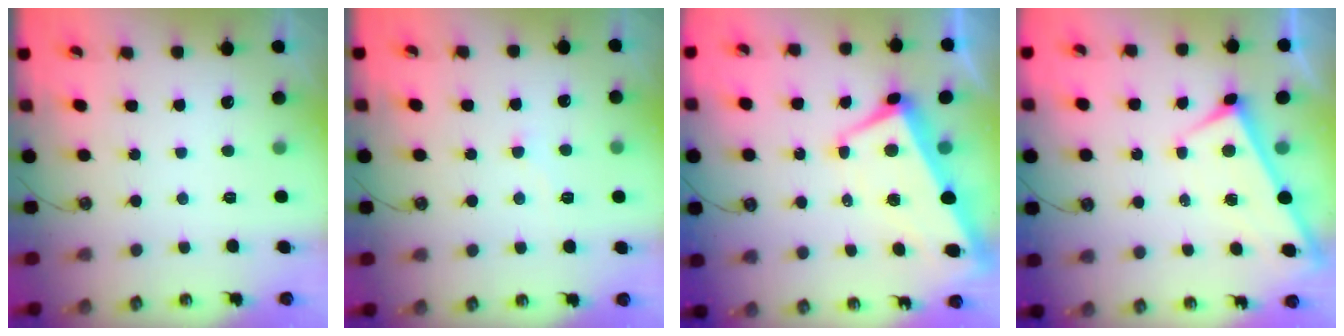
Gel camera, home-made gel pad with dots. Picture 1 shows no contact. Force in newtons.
{"total": 3.9, "press": 3.9, "slide": 0.4}
{"total": 1.8, "press": 1.1, "slide": 1.3}
{"total": 1.7, "press": 1.7, "slide": 0.1}